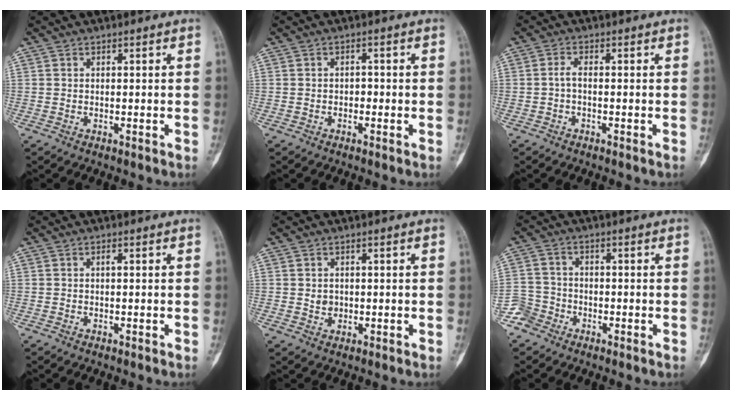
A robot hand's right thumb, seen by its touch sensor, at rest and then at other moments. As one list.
[{"total": 1.3, "force": [-0.5, 1.0, 0.7], "torque": [-0.001, 0.006, -0.012]}, {"total": 1.6, "force": [-0.5, 0.5, 1.5], "torque": [-0.028, 0.002, -0.013]}, {"total": 0.7, "force": [0.0, 0.3, 0.6], "torque": [-0.008, 0.001, -0.002]}, {"total": 1.9, "force": [0.0, 1.6, 0.9], "torque": [-0.008, 0.002, 0.004]}, {"total": 4.5, "force": [-3.0, 3.3, 0.0], "torque": [0.021, 0.018, -0.067]}]